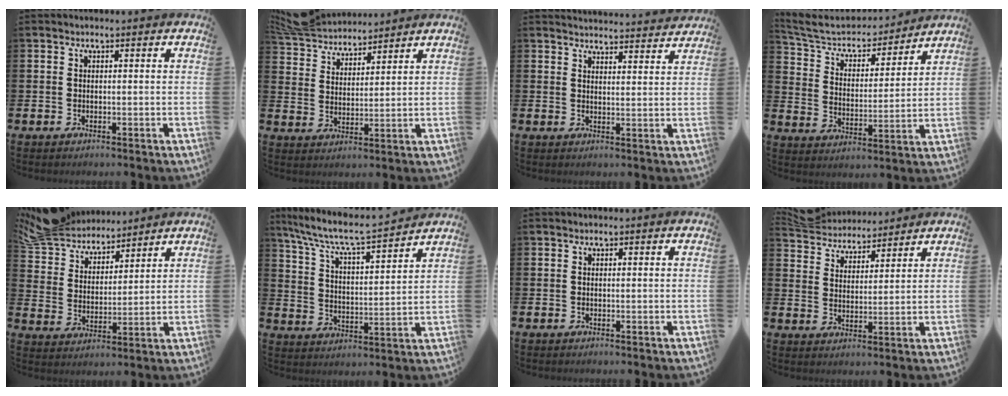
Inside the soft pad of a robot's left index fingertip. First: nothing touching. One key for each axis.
{"total": 5.9, "fx": 5.8, "fy": 1.2, "fz": 0.4, "tx": -0.038, "ty": -0.031, "tz": 0.106}
{"total": 3.9, "fx": 3.9, "fy": 0.1, "fz": 0.2, "tx": 0.001, "ty": -0.032, "tz": 0.067}
{"total": 6.8, "fx": 6.3, "fy": 2.4, "fz": 1.0, "tx": -0.059, "ty": -0.049, "tz": 0.108}
{"total": 7.6, "fx": 7.3, "fy": 2.2, "fz": 0.8, "tx": -0.058, "ty": -0.043, "tz": 0.133}
{"total": 7.9, "fx": 7.2, "fy": 0.7, "fz": 3.1, "tx": -0.092, "ty": -0.054, "tz": 0.121}
{"total": 0.0}
{"total": 5.6, "fx": 5.5, "fy": 0.9, "fz": 0.0, "tx": -0.027, "ty": -0.033, "tz": 0.100}